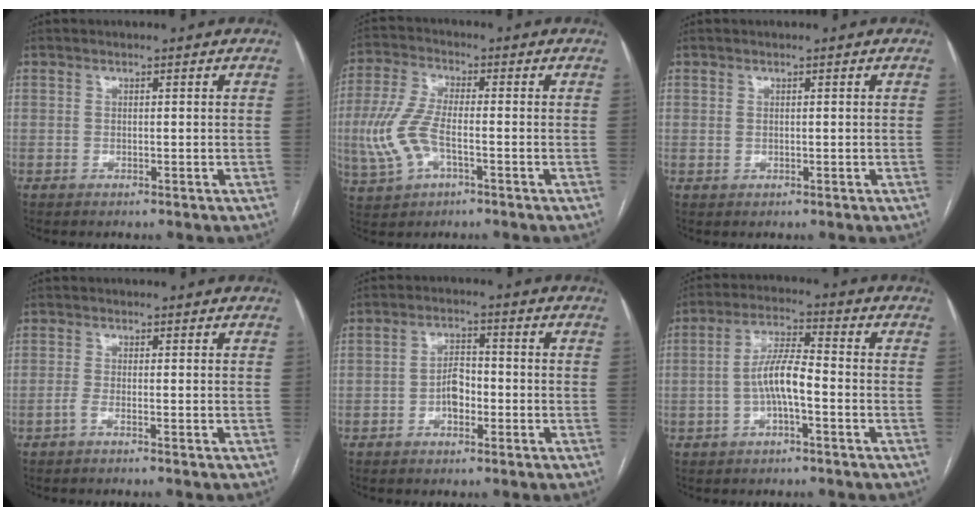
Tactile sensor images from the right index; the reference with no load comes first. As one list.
[{"total": 8.7, "force": [-2.3, 3.5, 7.7], "torque": [-0.188, 0.000, -0.042]}, {"total": 0.0}, {"total": 1.5, "force": [-1.0, -0.5, 1.0], "torque": [-0.017, 0.002, -0.018]}, {"total": 4.0, "force": [-1.4, 2.1, 3.0], "torque": [-0.054, 0.010, -0.028]}, {"total": 6.6, "force": [-1.7, 1.3, 6.2], "torque": [-0.125, 0.016, -0.034]}]